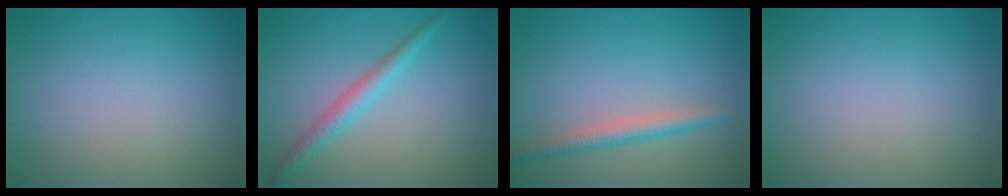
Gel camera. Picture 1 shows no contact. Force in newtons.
{"total": 2.4, "press": 2.4, "slide": 0.0}
{"total": 2.3, "press": 2.3, "slide": 0.1}
{"total": 0.0}